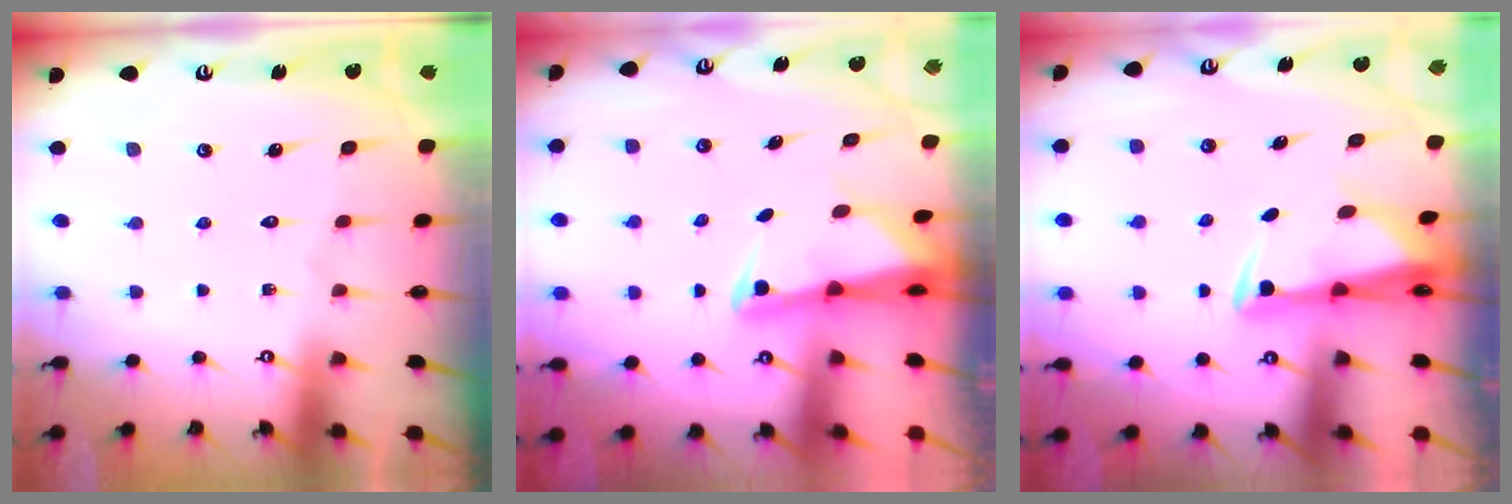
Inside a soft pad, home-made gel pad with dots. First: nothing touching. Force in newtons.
{"total": 2.6, "press": 2.6, "slide": 0.5}
{"total": 2.9, "press": 2.7, "slide": 1.0}